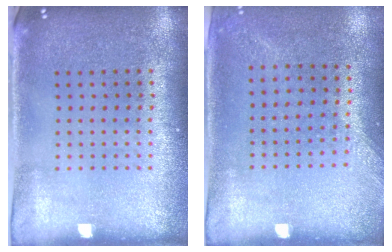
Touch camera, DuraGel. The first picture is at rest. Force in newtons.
{"total": 1.4, "press": 1.0, "slide": 0.9}